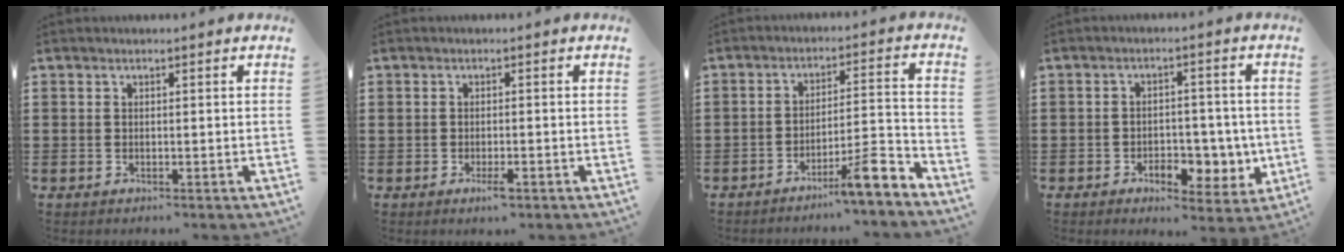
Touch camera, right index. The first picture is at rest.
{"total": 2.0, "force": [-1.0, 0.5, 1.6], "torque": [-0.028, -0.001, -0.019]}
{"total": 7.9, "force": [-5.8, 0.6, 5.3], "torque": [-0.080, 0.001, -0.104]}
{"total": 5.4, "force": [-1.8, 3.7, 3.5], "torque": [-0.046, 0.004, -0.033]}